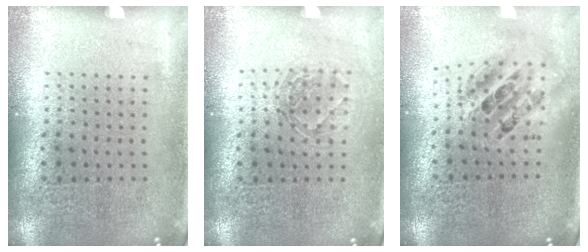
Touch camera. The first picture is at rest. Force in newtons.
{"total": 1.3, "press": 1.1, "slide": 0.8}
{"total": 1.9, "press": 1.5, "slide": 1.1}